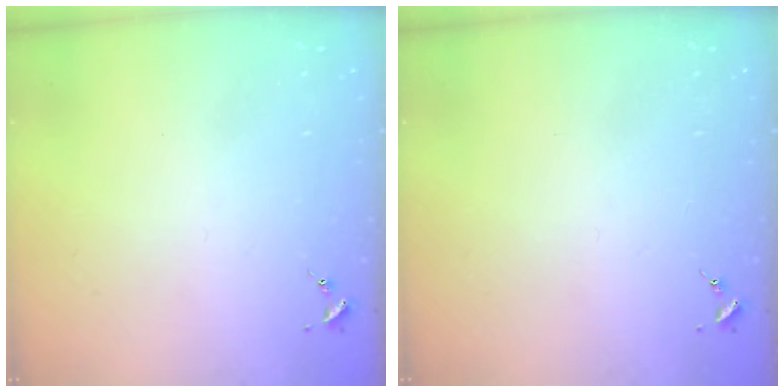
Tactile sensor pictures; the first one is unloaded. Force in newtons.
{"total": 0.0}